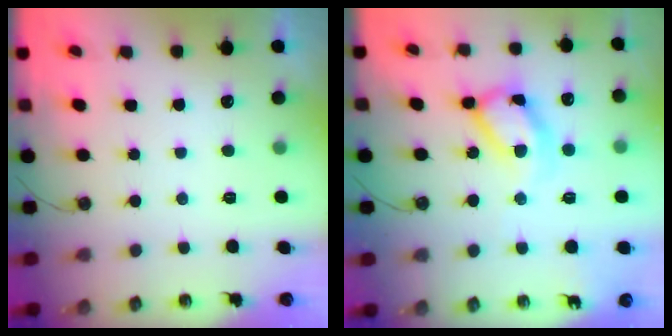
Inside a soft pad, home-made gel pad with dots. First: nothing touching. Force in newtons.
{"total": 15.9, "press": 15.9, "slide": 1.1}